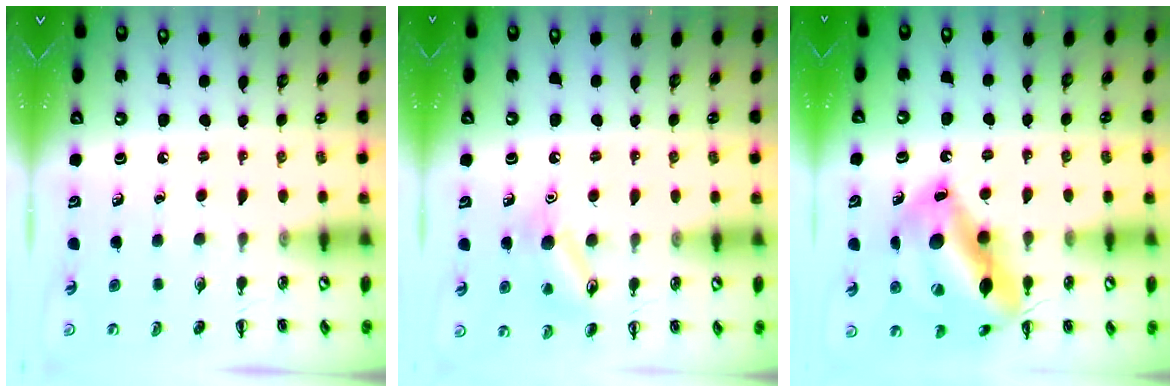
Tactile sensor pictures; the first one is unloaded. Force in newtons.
{"total": 10.1, "press": 10.0, "slide": 0.9}
{"total": 17.6, "press": 17.5, "slide": 2.3}